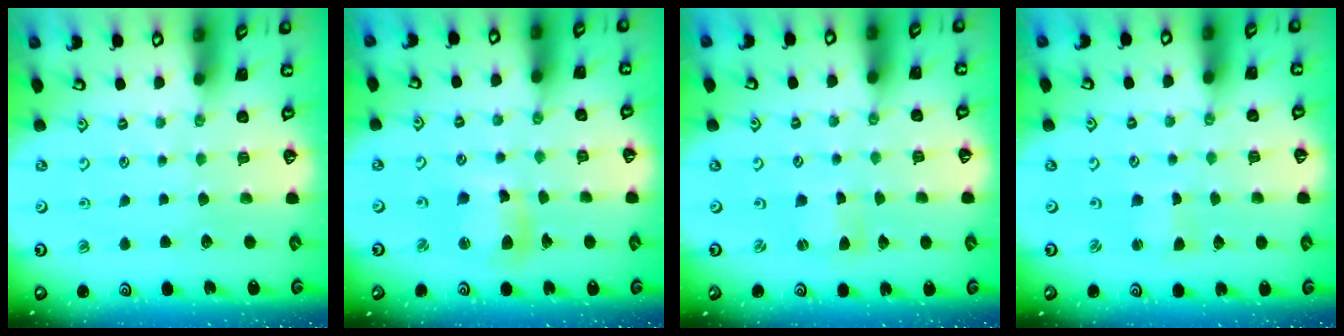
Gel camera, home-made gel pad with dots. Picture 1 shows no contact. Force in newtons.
{"total": 9.7, "press": 9.6, "slide": 1.4}
{"total": 0.0}
{"total": 0.9, "press": 0.9, "slide": 0.1}